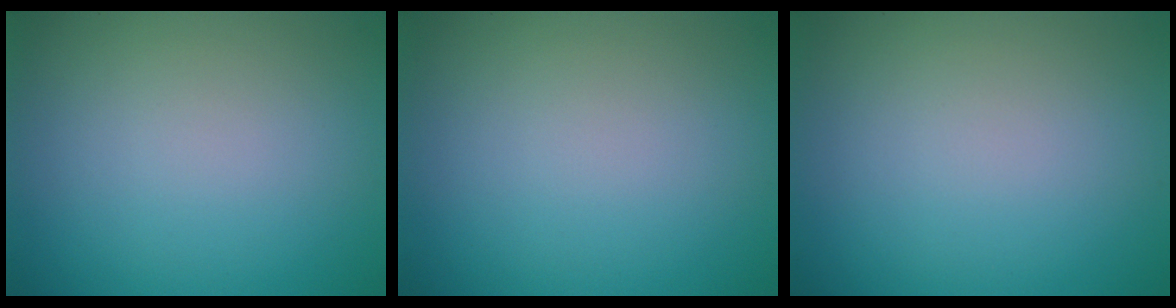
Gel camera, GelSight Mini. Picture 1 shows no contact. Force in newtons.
{"total": 0.0}
{"total": 0.0}